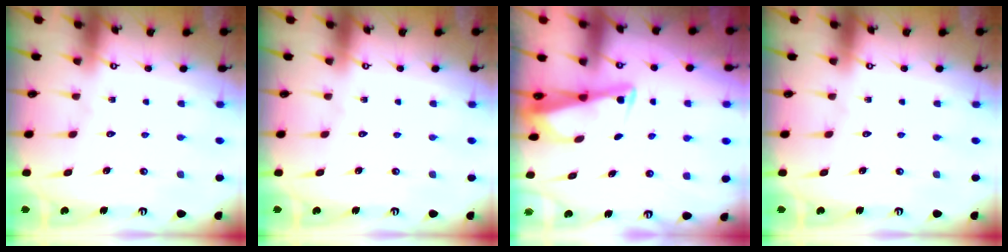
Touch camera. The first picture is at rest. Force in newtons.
{"total": 0.0}
{"total": 3.0, "press": 2.9, "slide": 0.3}
{"total": 0.0}